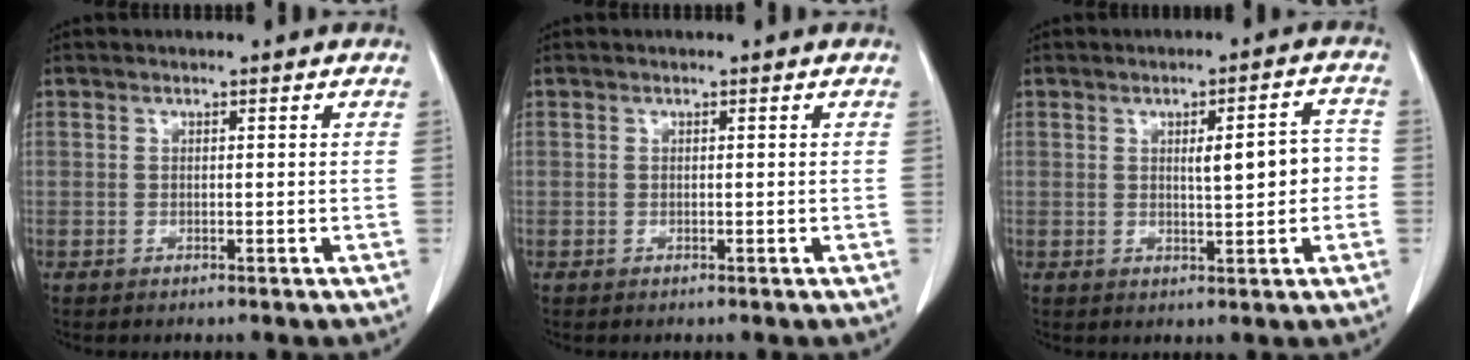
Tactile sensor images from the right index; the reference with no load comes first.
{"total": 0.0}
{"total": 6.1, "force": [0.0, 1.5, 5.9], "torque": [-0.083, 0.016, 0.004]}